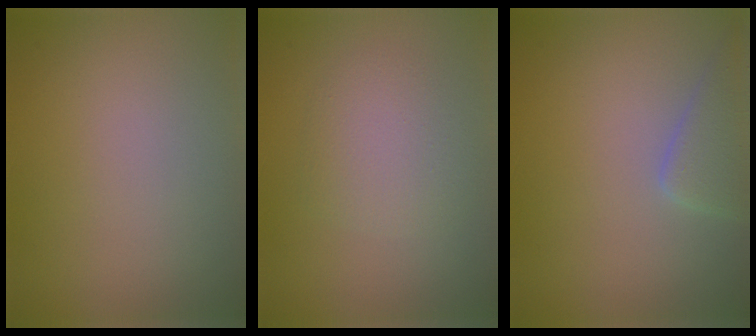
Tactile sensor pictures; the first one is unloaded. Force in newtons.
{"total": 2.8, "press": 2.8, "slide": 0.2}
{"total": 2.9, "press": 2.9, "slide": 0.3}